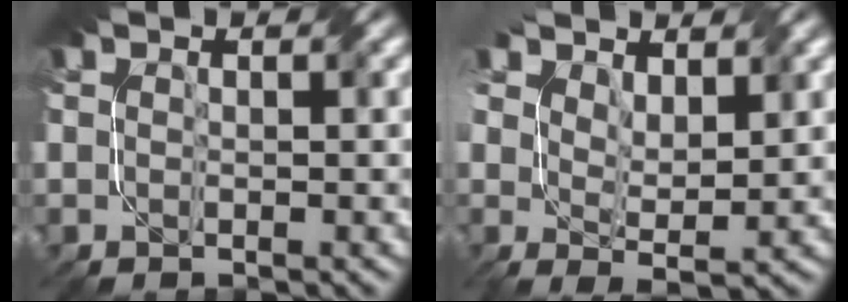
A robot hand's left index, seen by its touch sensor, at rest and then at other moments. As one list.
[{"total": 3.9, "force": [2.6, 1.4, 2.6], "torque": [-0.055, 0.001, 0.049]}]